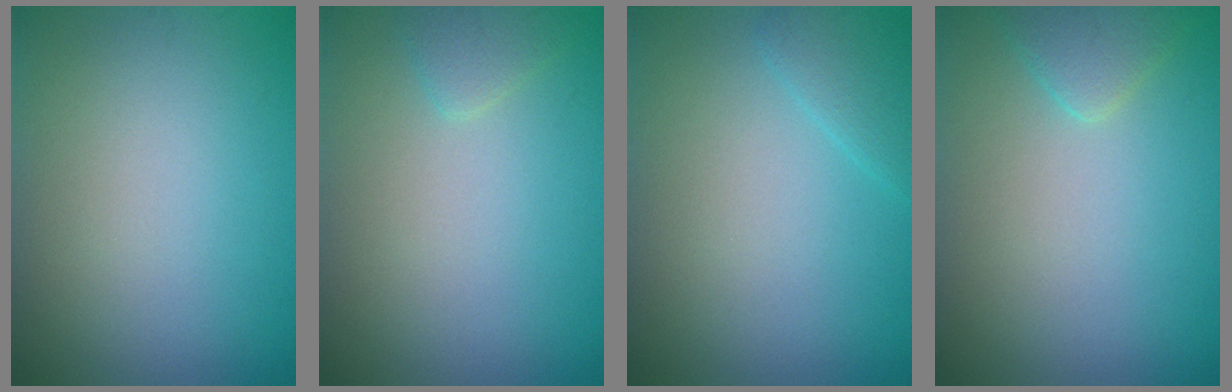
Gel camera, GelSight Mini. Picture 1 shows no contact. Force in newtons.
{"total": 1.1, "press": 1.1, "slide": 0.1}
{"total": 1.7, "press": 1.7, "slide": 0.1}
{"total": 1.7, "press": 1.7, "slide": 0.1}